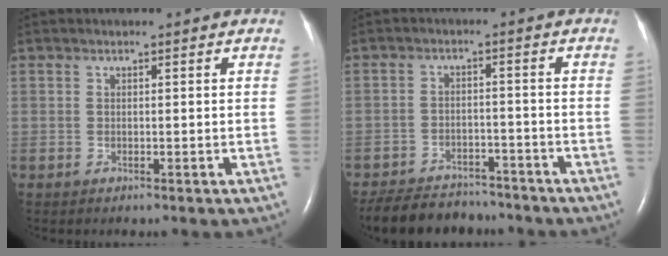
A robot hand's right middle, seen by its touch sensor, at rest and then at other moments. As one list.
[{"total": 11.3, "force": [-10.0, 4.2, 3.2], "torque": [-0.056, 0.000, -0.145]}]